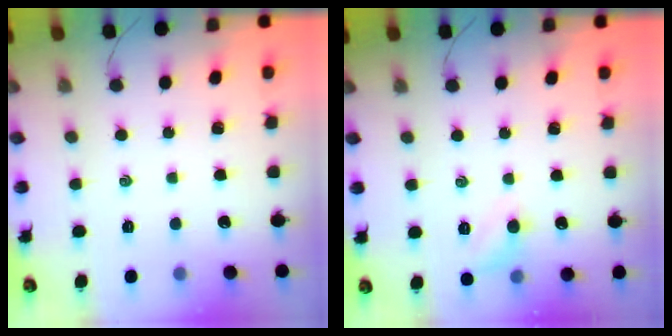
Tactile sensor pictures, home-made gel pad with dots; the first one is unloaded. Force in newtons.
{"total": 5.4, "press": 5.2, "slide": 1.7}